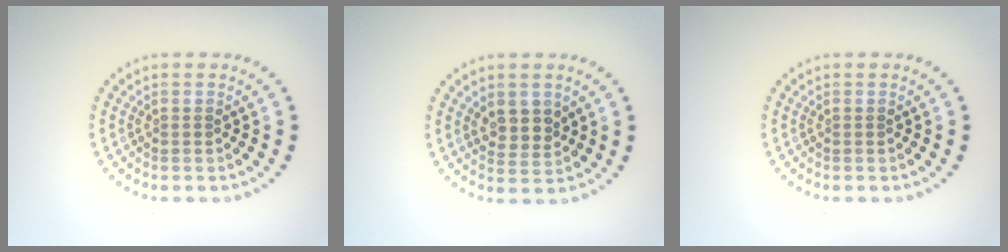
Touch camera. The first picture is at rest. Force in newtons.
{"total": 2.5, "press": 2.3, "slide": 0.9}
{"total": 0.0}